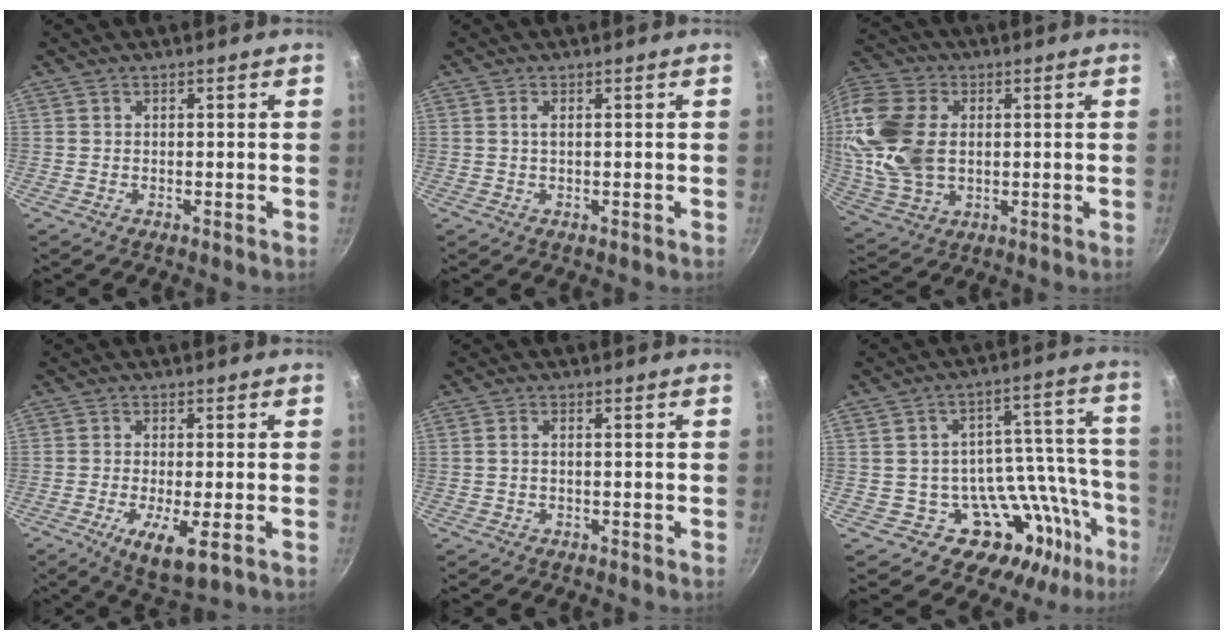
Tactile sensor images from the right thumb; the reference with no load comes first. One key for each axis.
{"total": 1.2, "fx": 0.1, "fy": 0.2, "fz": 1.2, "tx": -0.027, "ty": 0.002, "tz": -0.001}
{"total": 17.3, "fx": 1.6, "fy": 12.0, "fz": 12.3, "tx": -0.238, "ty": 0.002, "tz": 0.032}
{"total": 8.1, "fx": -2.8, "fy": 2.0, "fz": 7.4, "tx": -0.138, "ty": -0.008, "tz": -0.044}
{"total": 1.3, "fx": -0.4, "fy": 0.5, "fz": 1.1, "tx": -0.033, "ty": 0.012, "tz": -0.007}
{"total": 17.2, "fx": -9.5, "fy": 12.3, "fz": 7.4, "tx": 0.002, "ty": 0.089, "tz": -0.138}